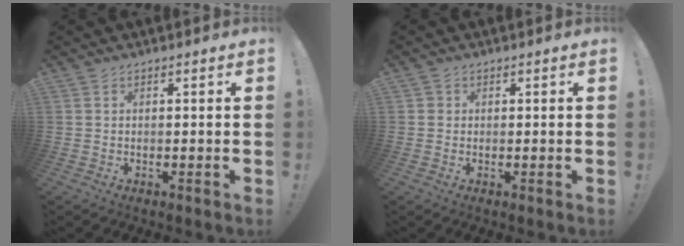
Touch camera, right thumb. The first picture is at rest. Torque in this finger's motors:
{"motor_torque": [-0.12, -0.27, 0.07, 0.03, 0.00]}